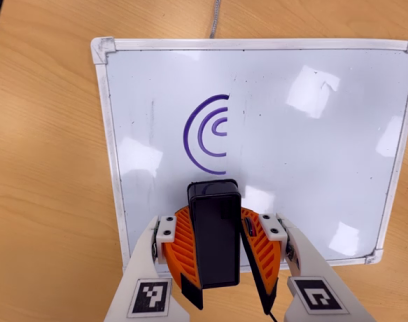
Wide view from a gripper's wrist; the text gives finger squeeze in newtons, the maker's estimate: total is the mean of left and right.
{"total": 8.5, "left": 9.7, "right": 7.3}